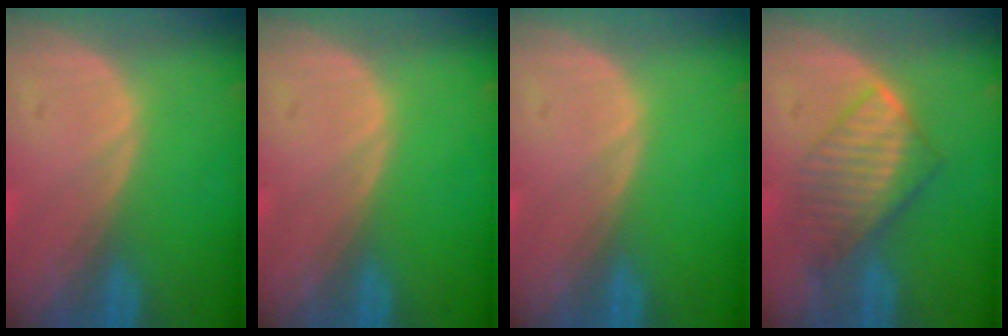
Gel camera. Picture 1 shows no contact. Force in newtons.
{"total": 0.0}
{"total": 0.0}
{"total": 6.6, "press": 6.3, "slide": 1.9}